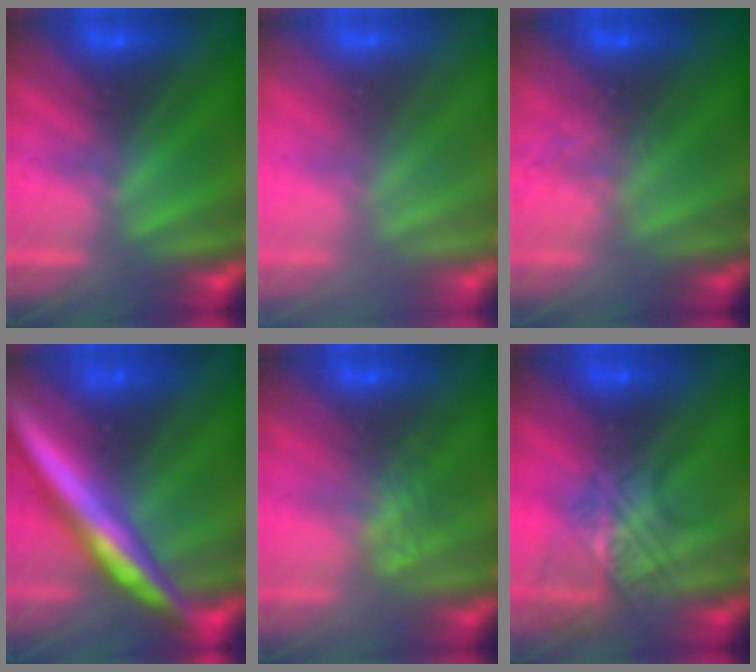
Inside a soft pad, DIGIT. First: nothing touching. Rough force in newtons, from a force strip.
{"total": 3.2}
{"total": 2.2}
{"total": 7.0}
{"total": 1.9}
{"total": 2.5}